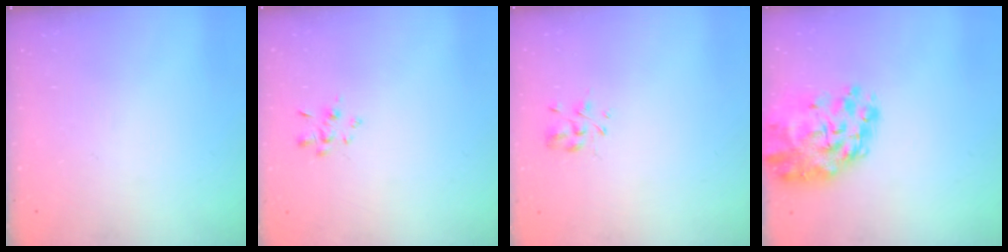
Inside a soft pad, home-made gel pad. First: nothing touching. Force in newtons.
{"total": 2.3, "press": 2.2, "slide": 0.7}
{"total": 2.0, "press": 1.8, "slide": 0.9}
{"total": 14.3, "press": 13.5, "slide": 4.8}